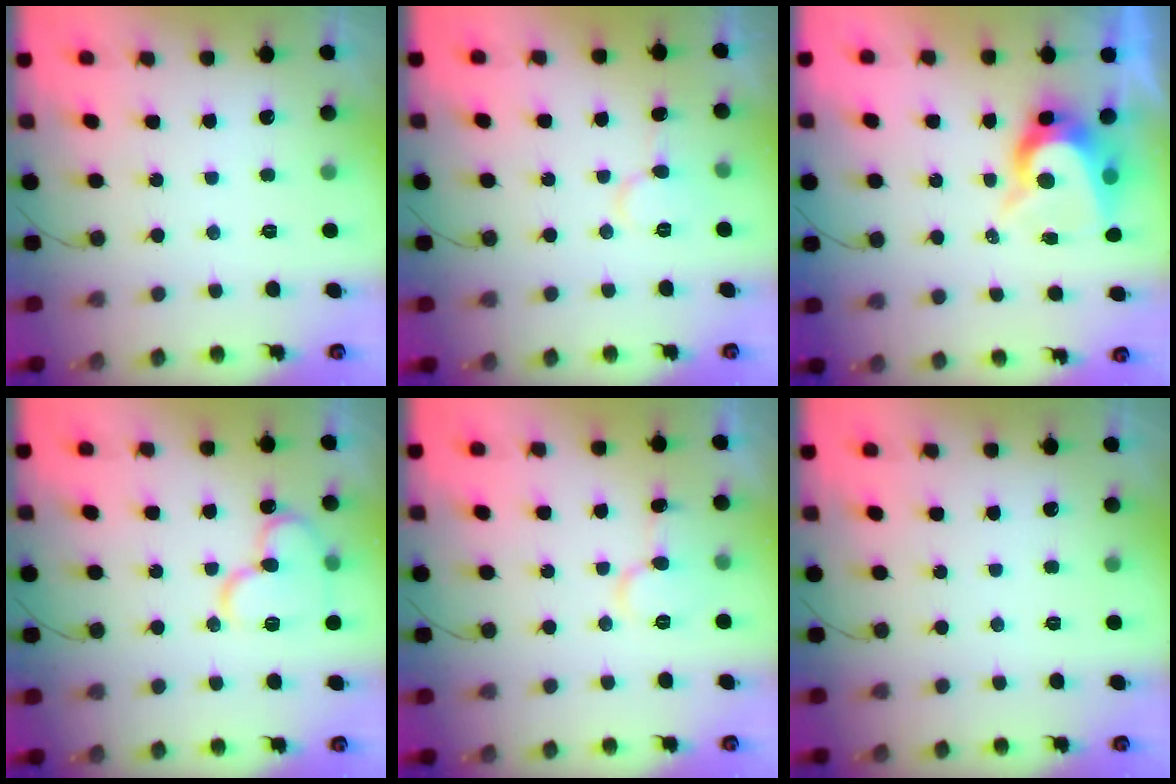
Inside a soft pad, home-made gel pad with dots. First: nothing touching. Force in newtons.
{"total": 6.4, "press": 6.4, "slide": 0.5}
{"total": 9.2, "press": 9.2, "slide": 0.8}
{"total": 13.6, "press": 13.5, "slide": 2.0}
{"total": 7.3, "press": 7.2, "slide": 0.7}
{"total": 0.0}